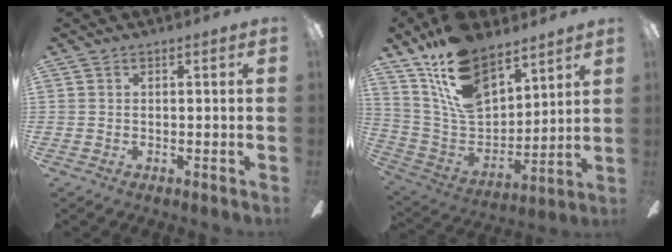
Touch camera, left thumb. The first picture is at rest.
{"total": 18.2, "force": [12.6, 9.0, 9.5], "torque": [-0.197, -0.069, 0.233]}